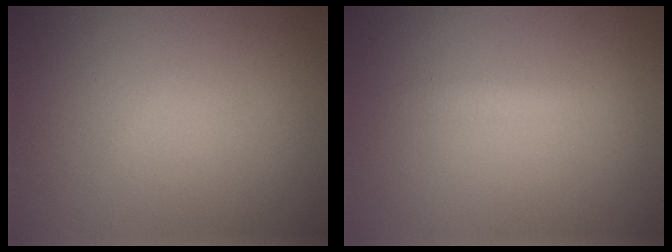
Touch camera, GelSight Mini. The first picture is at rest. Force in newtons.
{"total": 1.0, "press": 1.0, "slide": 0.0}